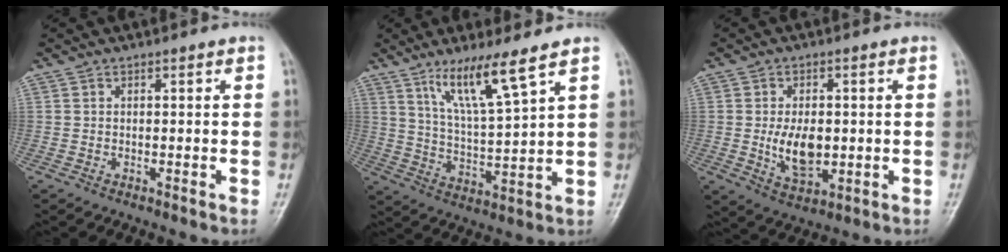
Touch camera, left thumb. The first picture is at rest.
{"total": 10.5, "force": [6.9, 0.9, 8.0], "torque": [-0.147, -0.044, 0.136]}
{"total": 8.4, "force": [-0.4, 4.9, 6.8], "torque": [-0.104, -0.011, 0.001]}